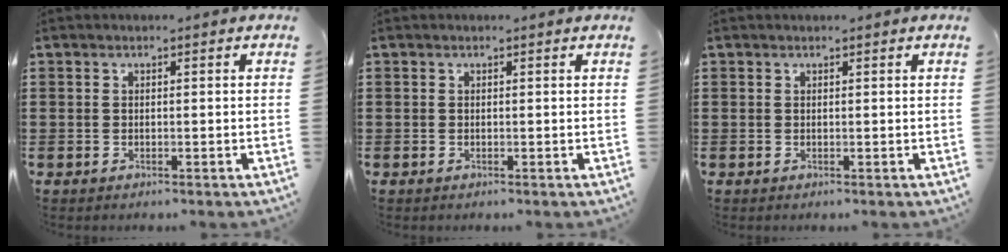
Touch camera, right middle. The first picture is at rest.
{"total": 0.0}
{"total": 0.0}